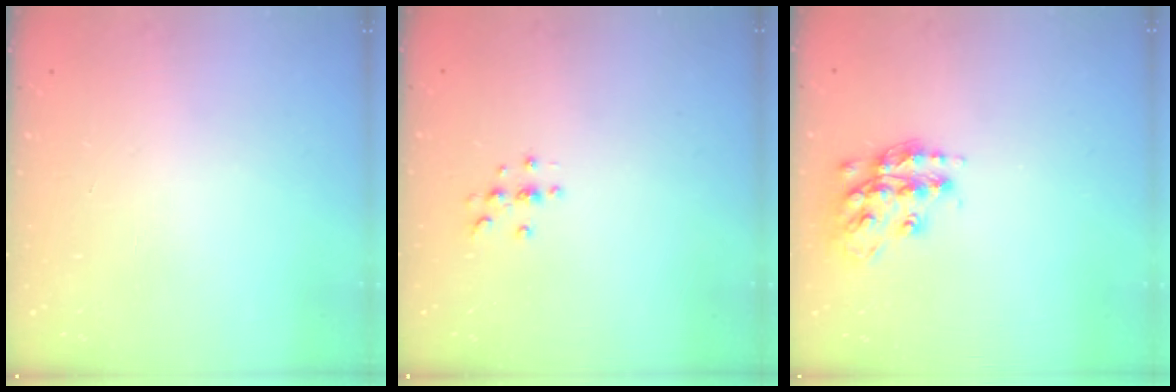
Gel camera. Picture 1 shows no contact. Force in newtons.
{"total": 3.0, "press": 3.0, "slide": 0.3}
{"total": 16.1, "press": 16.1, "slide": 1.0}